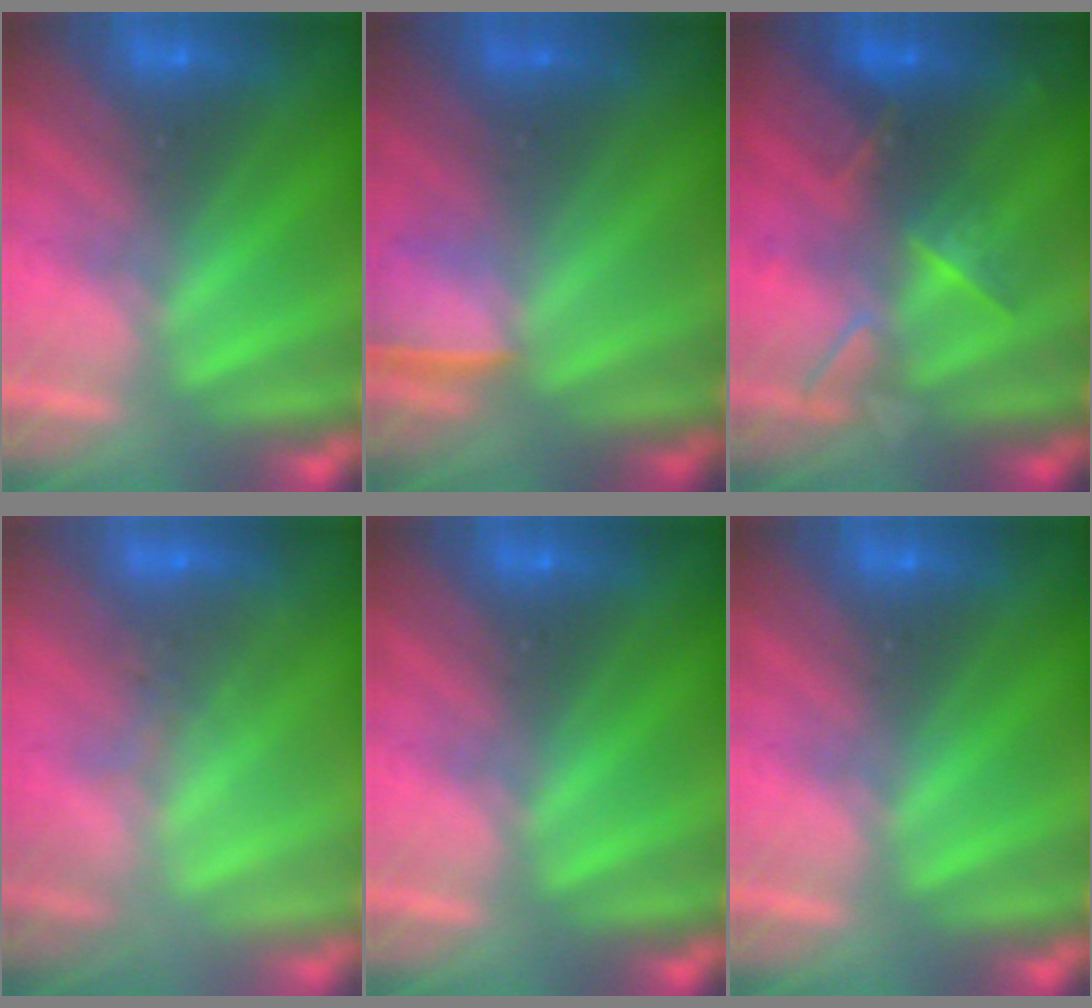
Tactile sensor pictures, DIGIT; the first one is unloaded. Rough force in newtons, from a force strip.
{"total": 1.3}
{"total": 2.9}
{"total": 2.8}
{"total": 0.0}
{"total": 0.0}